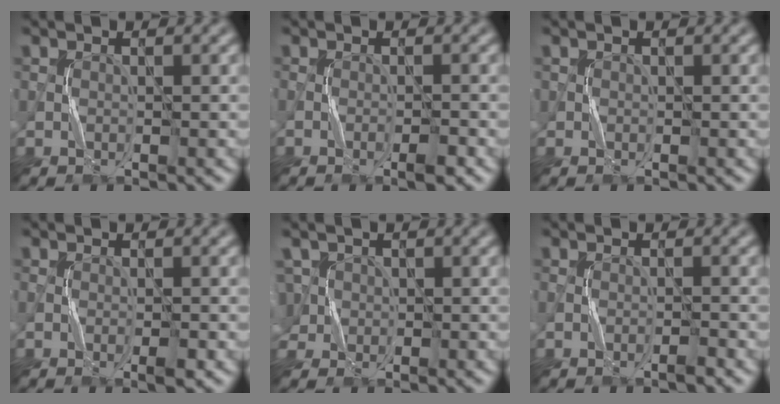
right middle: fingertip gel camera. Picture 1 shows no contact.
{"total": 1.7, "force": [-0.9, 0.3, 1.4], "torque": [-0.023, 0.001, -0.016]}
{"total": 0.5, "force": [0.0, 0.5, -0.1], "torque": [0.007, -0.001, -0.003]}
{"total": 1.4, "force": [-0.5, 0.3, 1.3], "torque": [-0.024, -0.002, -0.010]}
{"total": 3.0, "force": [0.3, 2.8, 1.0], "torque": [-0.027, 0.012, 0.006]}
{"total": 1.0, "force": [-0.7, 0.1, 0.7], "torque": [-0.012, 0.001, -0.014]}